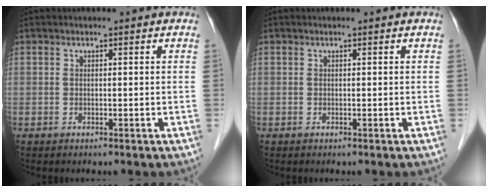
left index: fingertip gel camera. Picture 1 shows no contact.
{"total": 0.0}